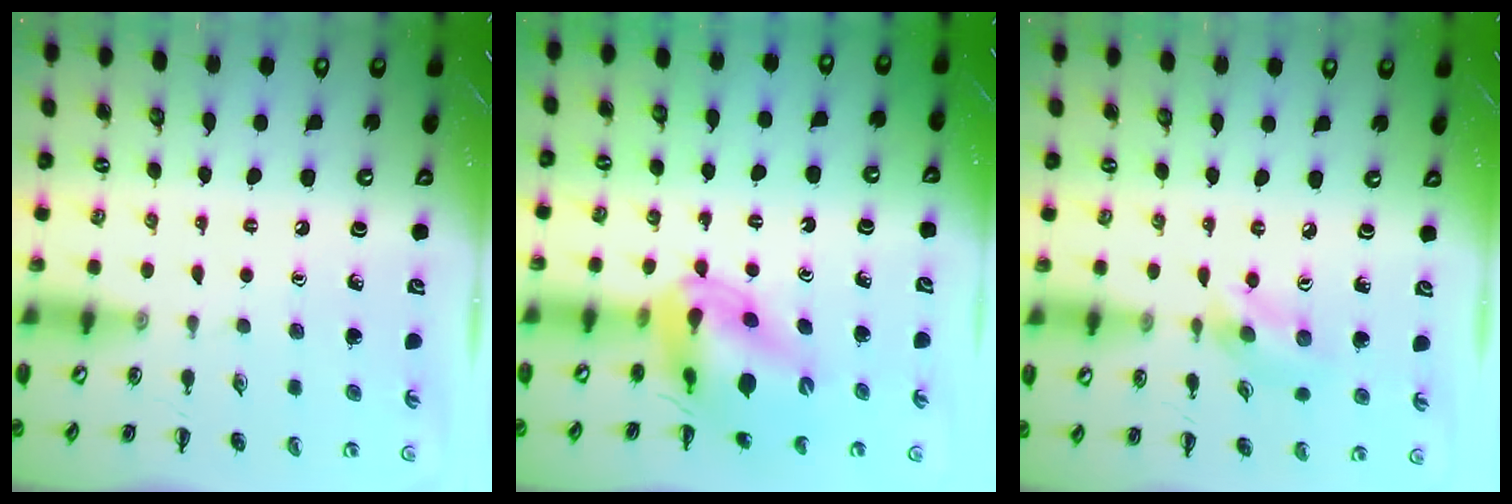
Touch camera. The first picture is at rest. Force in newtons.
{"total": 13.2, "press": 12.7, "slide": 3.6}
{"total": 4.1, "press": 4.0, "slide": 0.6}